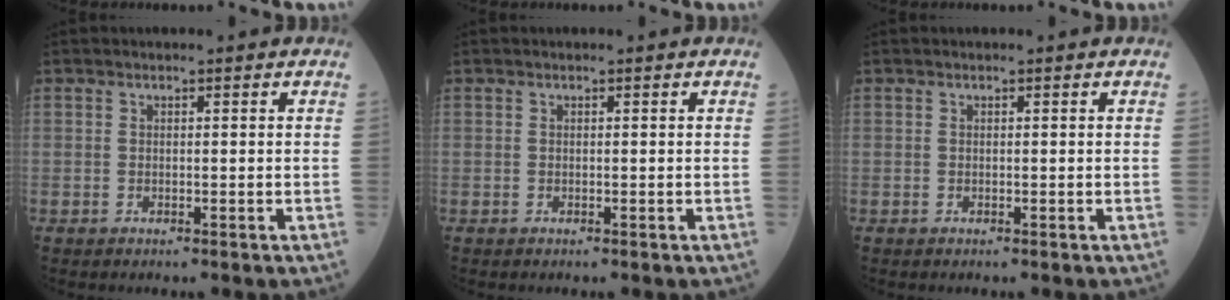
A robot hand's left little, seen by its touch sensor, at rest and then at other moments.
{"total": 0.0}
{"total": 0.0}